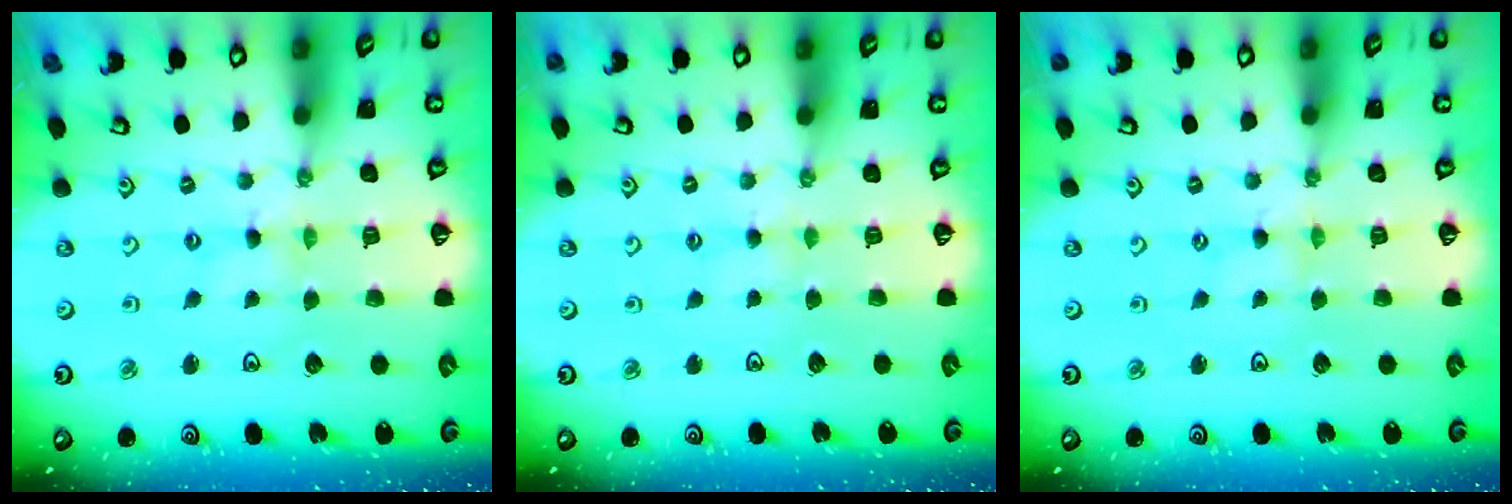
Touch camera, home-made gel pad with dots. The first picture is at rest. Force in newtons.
{"total": 2.8, "press": 2.8, "slide": 0.3}
{"total": 0.0}